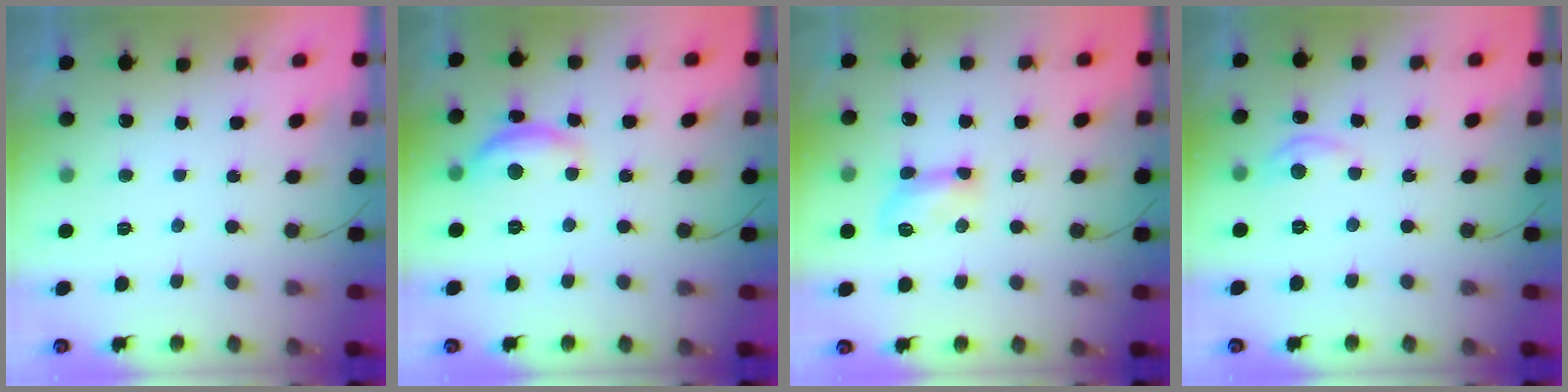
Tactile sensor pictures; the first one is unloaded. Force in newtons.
{"total": 9.9, "press": 9.9, "slide": 0.6}
{"total": 6.0, "press": 5.9, "slide": 0.9}
{"total": 5.6, "press": 5.5, "slide": 0.6}